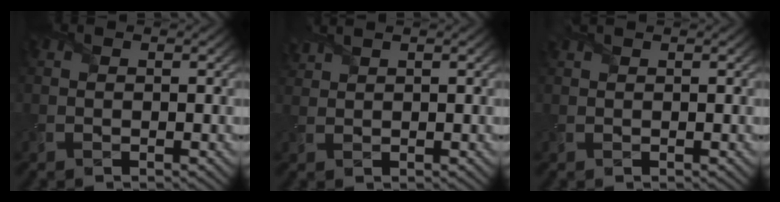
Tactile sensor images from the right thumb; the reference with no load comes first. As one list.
[{"total": 2.3, "force": [2.2, -0.1, 0.6], "torque": [-0.021, 0.009, 0.042]}, {"total": 1.5, "force": [1.3, 0.0, 0.8], "torque": [-0.022, 0.011, 0.028]}]